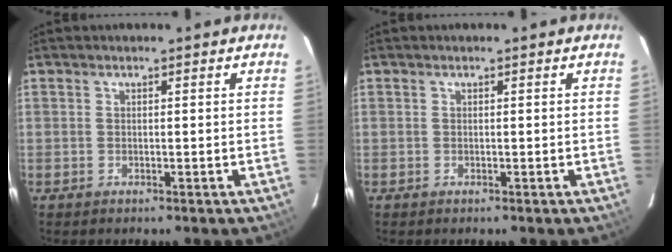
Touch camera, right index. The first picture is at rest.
{"total": 0.0}